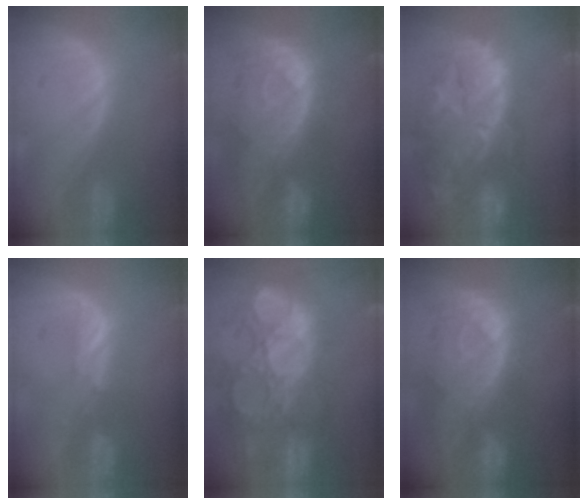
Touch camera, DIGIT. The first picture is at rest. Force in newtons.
{"total": 11.5, "press": 9.9, "slide": 5.8}
{"total": 14.9, "press": 11.8, "slide": 9.0}
{"total": 2.7, "press": 2.6, "slide": 0.8}
{"total": 14.8, "press": 12.7, "slide": 7.6}
{"total": 11.5, "press": 9.9, "slide": 5.8}